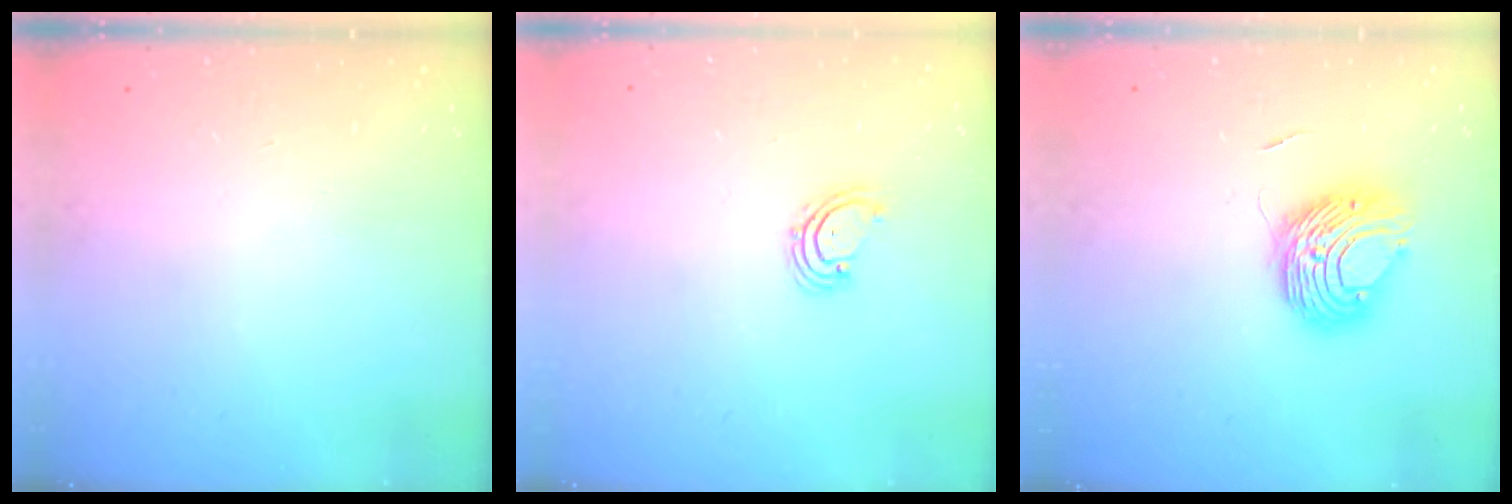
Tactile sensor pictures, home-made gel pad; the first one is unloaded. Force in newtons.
{"total": 2.8, "press": 2.8, "slide": 0.2}
{"total": 8.8, "press": 8.8, "slide": 0.3}